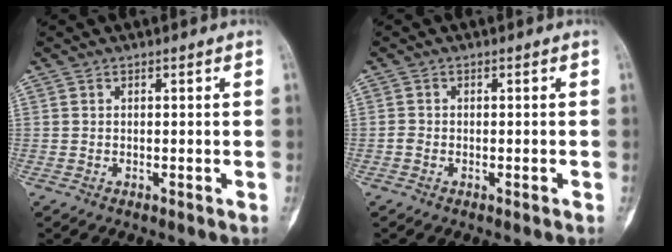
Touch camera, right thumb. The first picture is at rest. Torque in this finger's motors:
{"motor_torque": [0.71, -0.16, -0.02, -0.40, -0.04]}